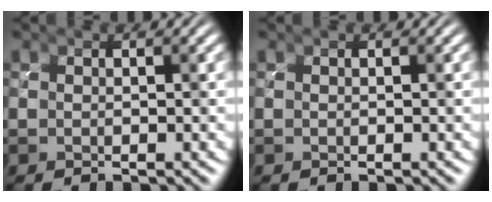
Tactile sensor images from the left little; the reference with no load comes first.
{"total": 0.0}